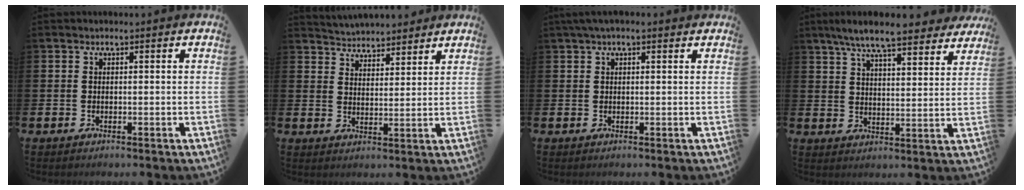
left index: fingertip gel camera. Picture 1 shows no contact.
{"total": 4.5, "force": [4.4, 0.8, -0.6], "torque": [-0.008, -0.024, 0.080]}
{"total": 1.7, "force": [1.1, 0.4, 1.2], "torque": [-0.022, 0.005, 0.019]}
{"total": 8.4, "force": [7.7, 1.1, 3.2], "torque": [-0.075, -0.039, 0.135]}